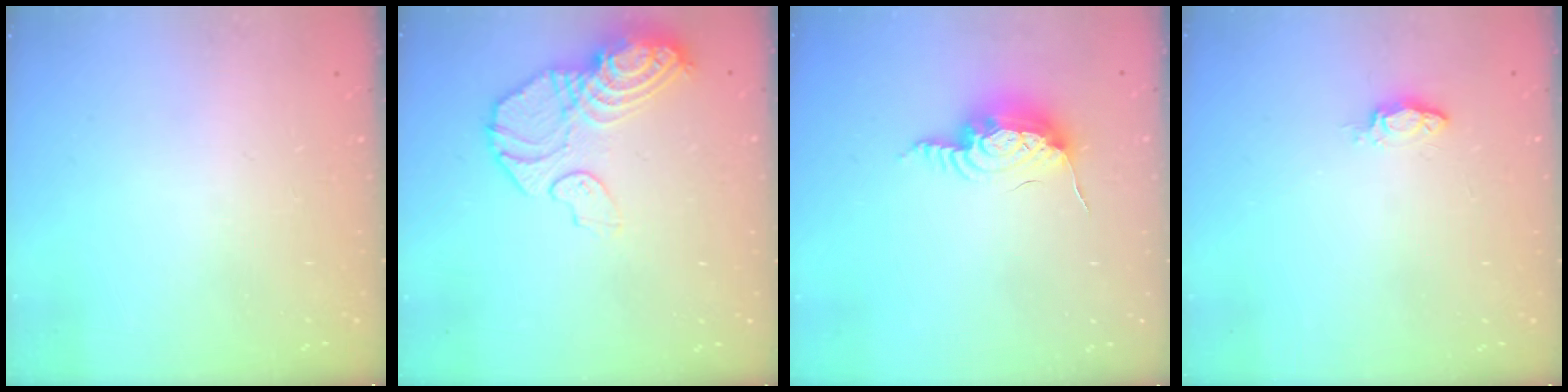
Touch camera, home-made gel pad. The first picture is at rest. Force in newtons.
{"total": 13.2, "press": 13.1, "slide": 1.4}
{"total": 11.9, "press": 11.9, "slide": 0.8}
{"total": 2.8, "press": 2.8, "slide": 0.4}